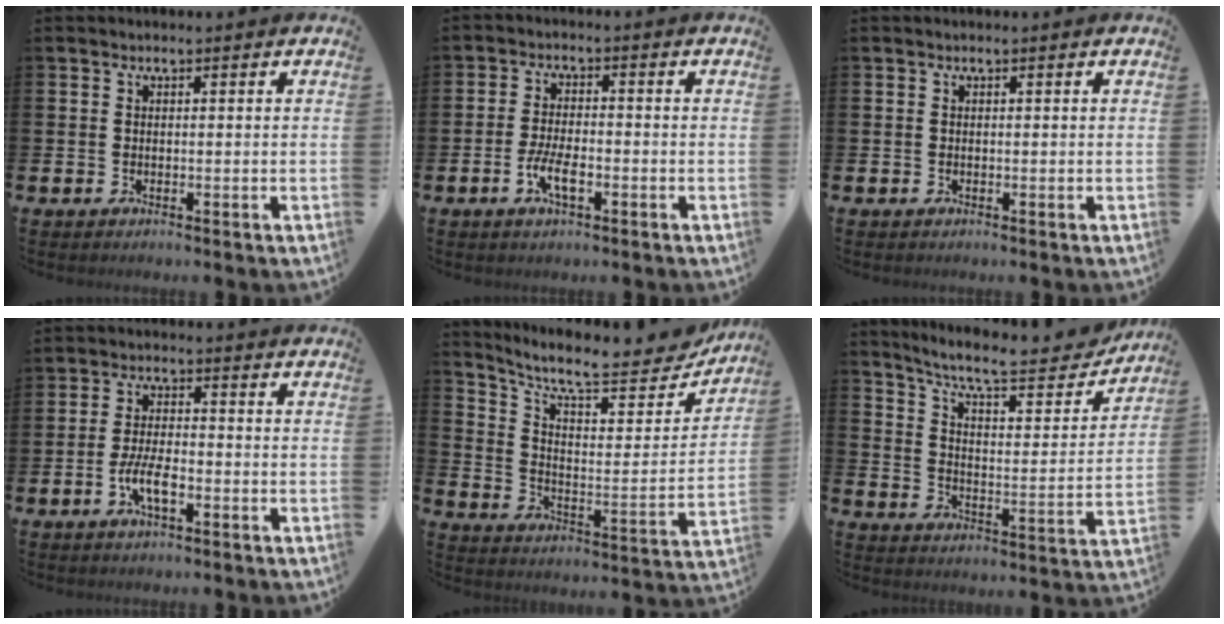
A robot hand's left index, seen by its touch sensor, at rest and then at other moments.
{"total": 4.2, "force": [-1.5, 1.5, 3.6], "torque": [-0.066, 0.002, -0.028]}
{"total": 0.0}
{"total": 4.6, "force": [-1.8, 1.6, 3.9], "torque": [-0.087, 0.006, -0.033]}
{"total": 9.8, "force": [8.7, 2.4, 3.8], "torque": [-0.103, -0.068, 0.149]}
{"total": 9.3, "force": [8.4, 1.8, 3.6], "torque": [-0.094, -0.057, 0.140]}